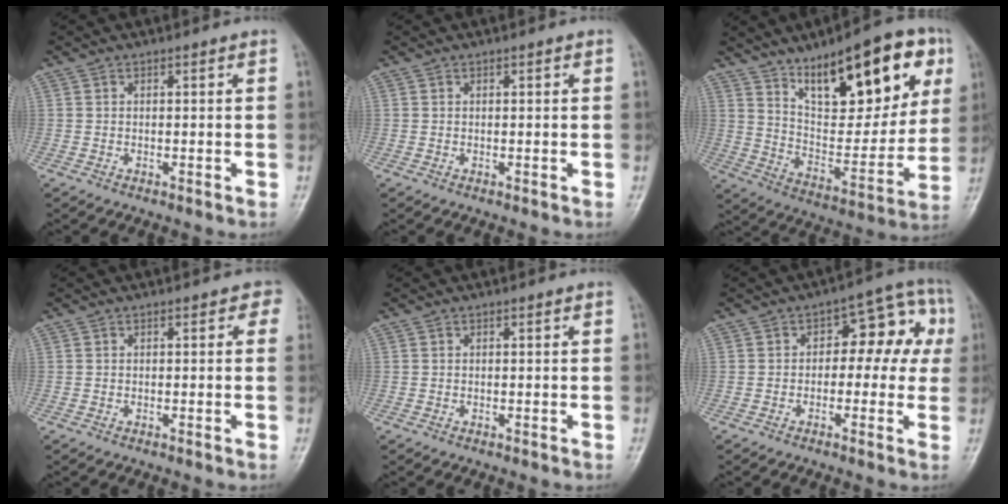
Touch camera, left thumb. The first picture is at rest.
{"total": 0.5, "force": [0.2, 0.2, 0.4], "torque": [-0.004, 0.001, 0.002]}
{"total": 24.3, "force": [12.3, 9.7, 18.6], "torque": [-0.227, -0.036, 0.200]}
{"total": 1.8, "force": [0.5, 1.2, 1.2], "torque": [0.012, 0.005, -0.005]}
{"total": 0.0}
{"total": 11.0, "force": [0.8, 6.6, 8.8], "torque": [-0.058, 0.045, -0.001]}